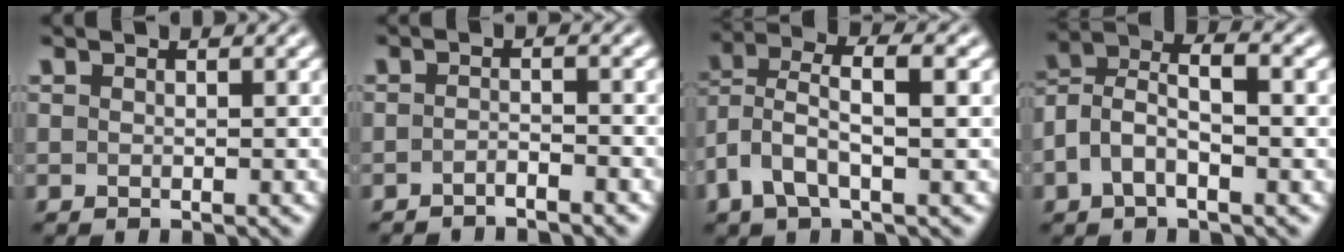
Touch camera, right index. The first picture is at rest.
{"total": 2.0, "force": [-1.8, -0.7, 0.5], "torque": [-0.004, -0.004, -0.032]}
{"total": 4.4, "force": [0.8, 2.6, 3.5], "torque": [-0.094, -0.020, 0.024]}
{"total": 6.4, "force": [0.7, 4.4, 4.6], "torque": [-0.102, -0.011, 0.009]}